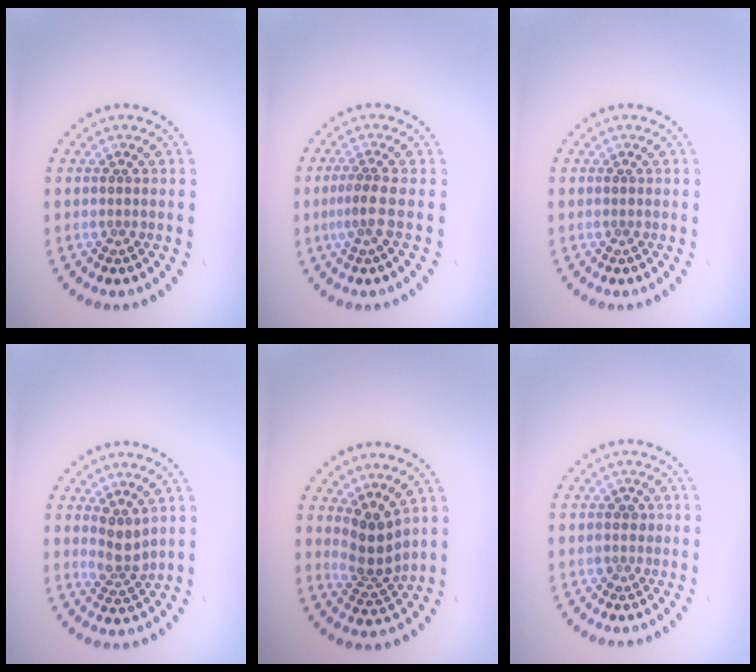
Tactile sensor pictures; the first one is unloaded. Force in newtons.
{"total": 1.9, "press": 1.2, "slide": 1.5}
{"total": 0.0}
{"total": 2.3, "press": 1.7, "slide": 1.5}
{"total": 3.2, "press": 2.4, "slide": 2.1}
{"total": 1.0, "press": 0.9, "slide": 0.5}